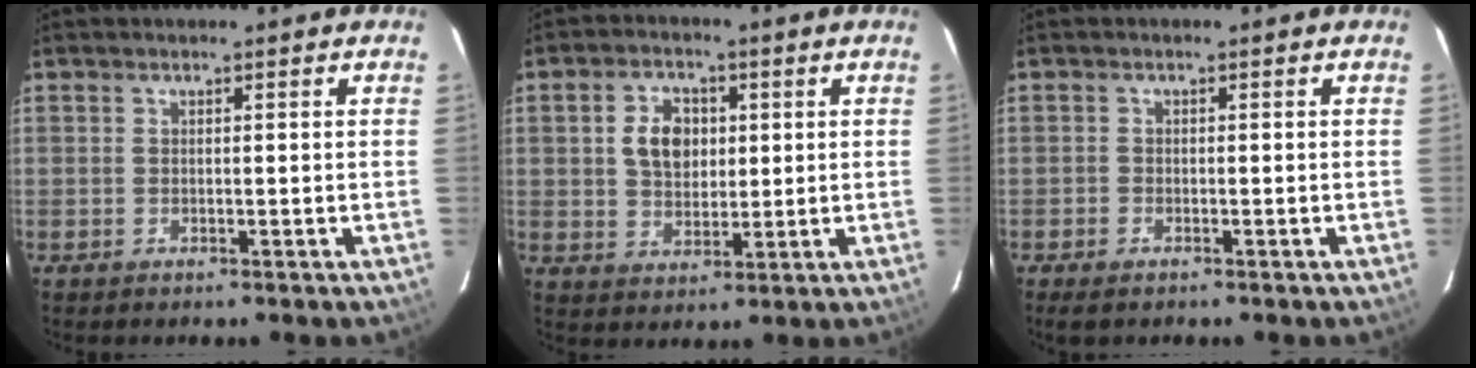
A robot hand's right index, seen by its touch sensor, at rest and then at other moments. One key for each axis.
{"total": 7.5, "fx": 1.4, "fy": 5.5, "fz": 4.8, "tx": -0.090, "ty": 0.017, "tz": 0.030}
{"total": 2.1, "fx": -1.6, "fy": 1.0, "fz": 1.1, "tx": -0.028, "ty": -0.005, "tz": -0.032}